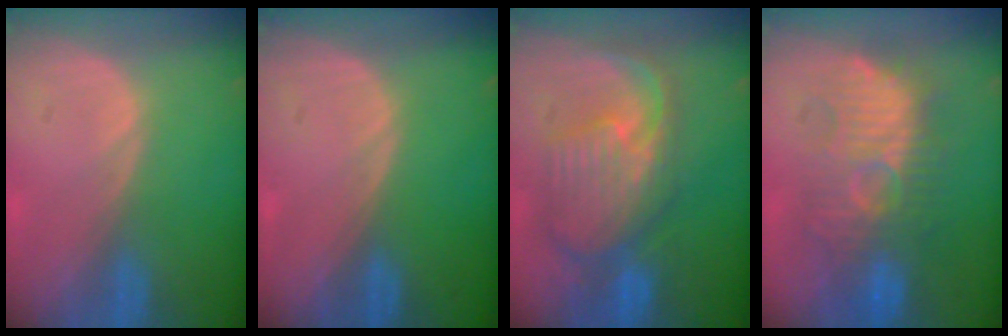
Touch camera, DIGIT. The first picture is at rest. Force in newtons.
{"total": 0.0}
{"total": 10.7, "press": 9.5, "slide": 5.0}
{"total": 9.9, "press": 9.9, "slide": 0.3}